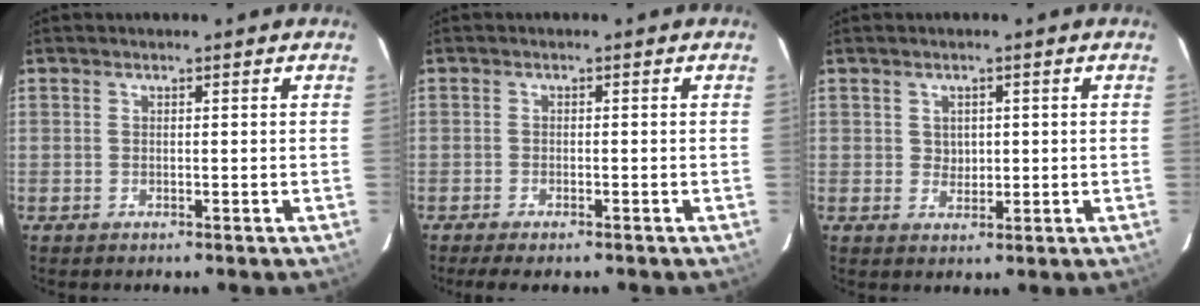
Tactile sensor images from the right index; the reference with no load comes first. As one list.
[{"total": 4.0, "force": [-3.2, 0.9, 2.2], "torque": [-0.054, -0.015, -0.054]}, {"total": 2.4, "force": [0.4, 2.2, 0.9], "torque": [-0.011, 0.004, 0.010]}]